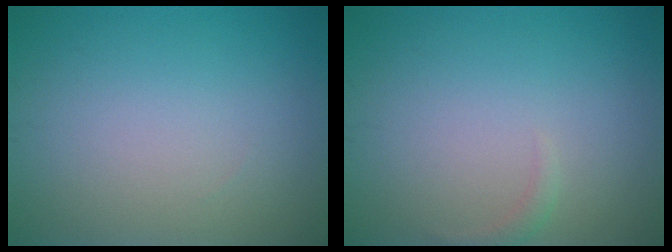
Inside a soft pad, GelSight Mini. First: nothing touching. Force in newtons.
{"total": 0.8, "press": 0.7, "slide": 0.1}